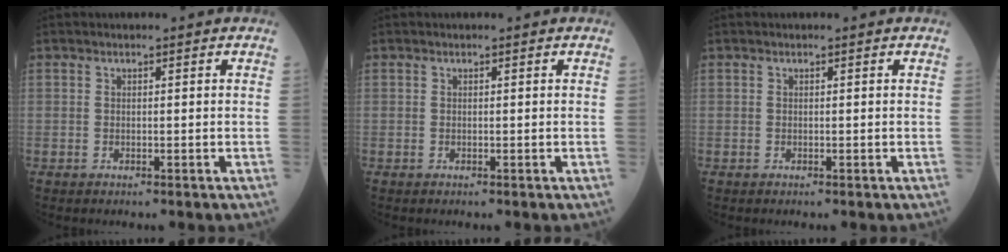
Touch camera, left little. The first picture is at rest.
{"total": 0.0}
{"total": 0.0}